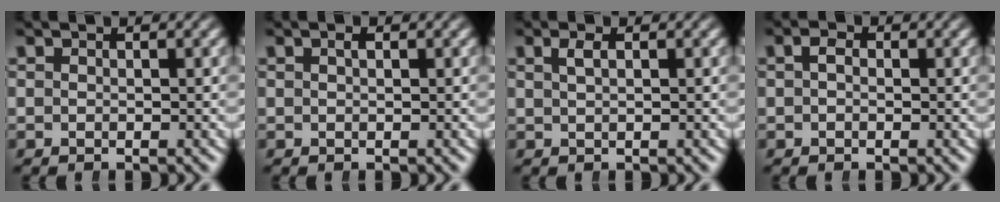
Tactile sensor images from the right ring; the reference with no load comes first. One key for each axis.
{"total": 0.8, "fx": 0.3, "fy": 0.3, "fz": 0.7, "tx": -0.003, "ty": 0.006, "tz": 0.004}
{"total": 1.2, "fx": 0.6, "fy": 0.0, "fz": 1.0, "tx": -0.016, "ty": 0.009, "tz": 0.011}
{"total": 1.4, "fx": 0.0, "fy": 1.0, "fz": 0.9, "tx": -0.020, "ty": 0.004, "tz": -0.001}